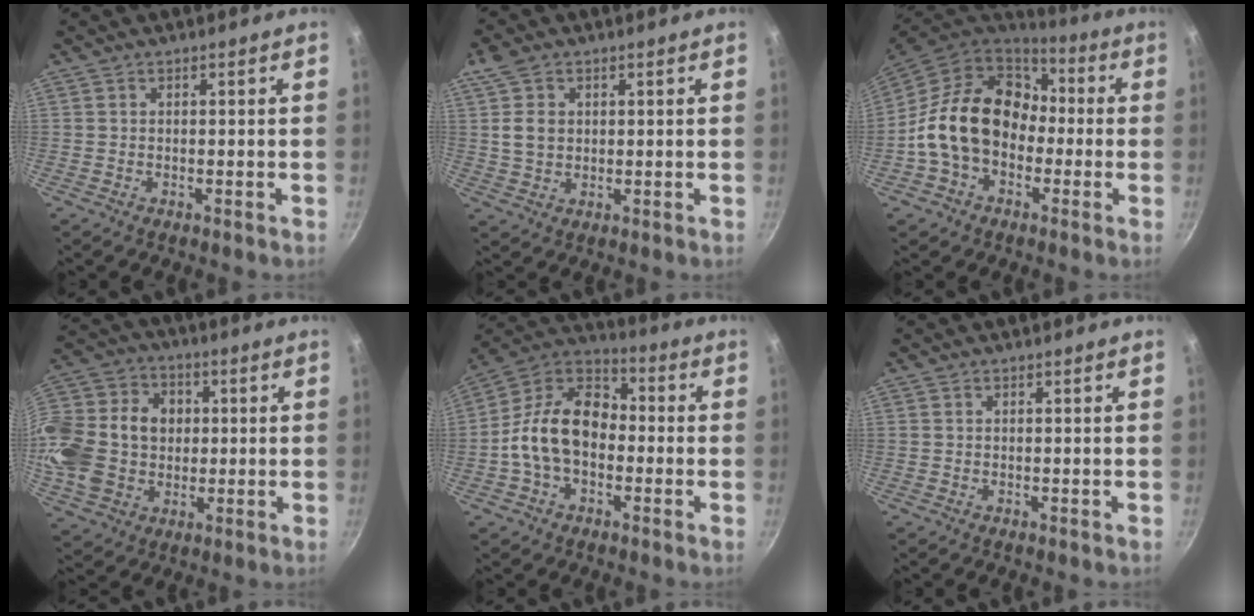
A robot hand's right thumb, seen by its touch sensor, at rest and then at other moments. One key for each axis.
{"total": 6.0, "fx": 1.6, "fy": 4.4, "fz": 3.8, "tx": -0.060, "ty": -0.003, "tz": 0.029}
{"total": 18.4, "fx": -1.3, "fy": 14.0, "fz": 11.9, "tx": -0.174, "ty": 0.052, "tz": -0.029}
{"total": 23.4, "fx": 0.6, "fy": 19.0, "fz": 13.7, "tx": -0.291, "ty": 0.038, "tz": 0.016}
{"total": 15.1, "fx": -2.0, "fy": 10.4, "fz": 10.8, "tx": -0.154, "ty": 0.046, "tz": -0.059}
{"total": 0.0}